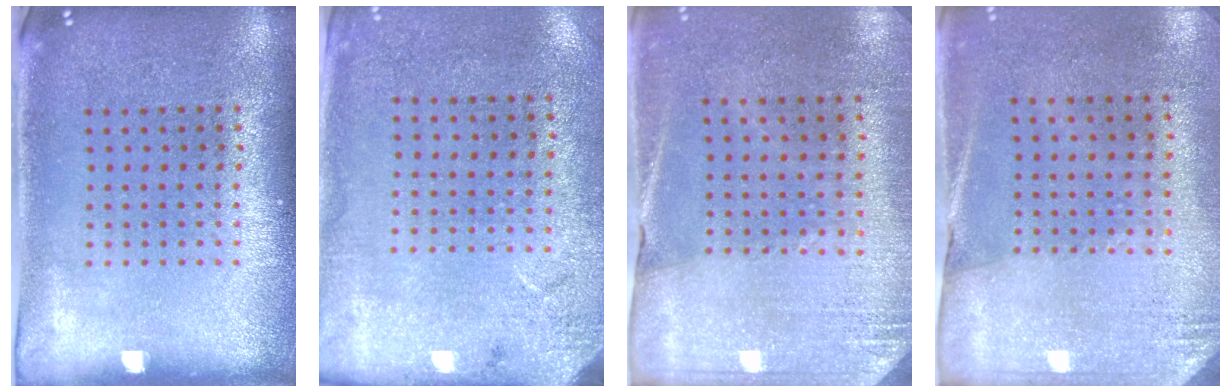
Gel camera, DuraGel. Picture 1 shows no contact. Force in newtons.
{"total": 2.8, "press": 2.2, "slide": 1.6}
{"total": 2.7, "press": 2.6, "slide": 0.9}
{"total": 2.7, "press": 2.4, "slide": 1.3}